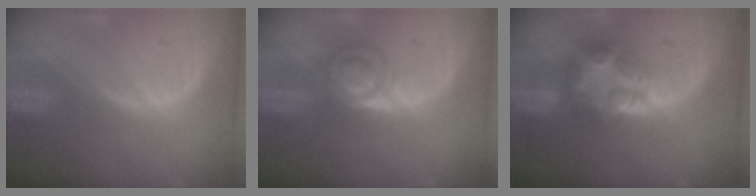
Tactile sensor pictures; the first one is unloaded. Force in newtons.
{"total": 4.5, "press": 4.5, "slide": 0.4}
{"total": 7.7, "press": 6.7, "slide": 3.7}